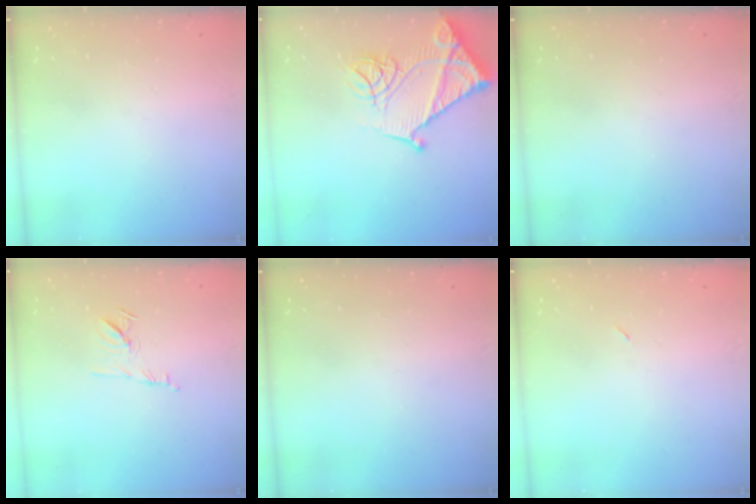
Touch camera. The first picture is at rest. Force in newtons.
{"total": 19.3, "press": 19.2, "slide": 2.1}
{"total": 0.0}
{"total": 8.2, "press": 8.1, "slide": 1.2}
{"total": 0.0}
{"total": 2.3, "press": 2.0, "slide": 1.2}